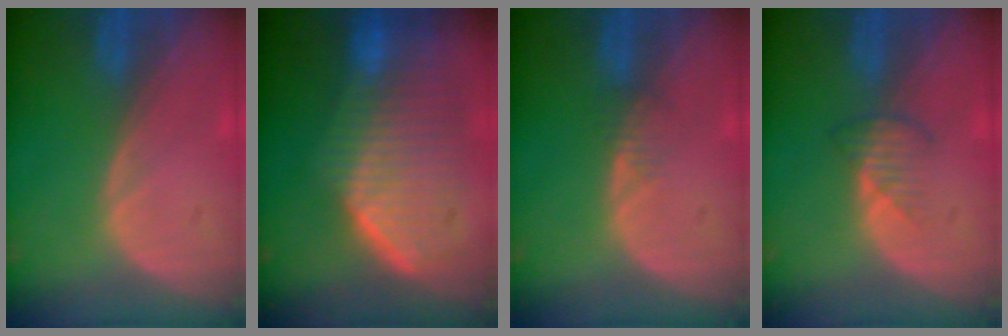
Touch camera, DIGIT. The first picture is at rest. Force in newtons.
{"total": 10.0, "press": 9.0, "slide": 4.4}
{"total": 1.5, "press": 1.5, "slide": 0.2}
{"total": 2.7, "press": 2.6, "slide": 0.6}